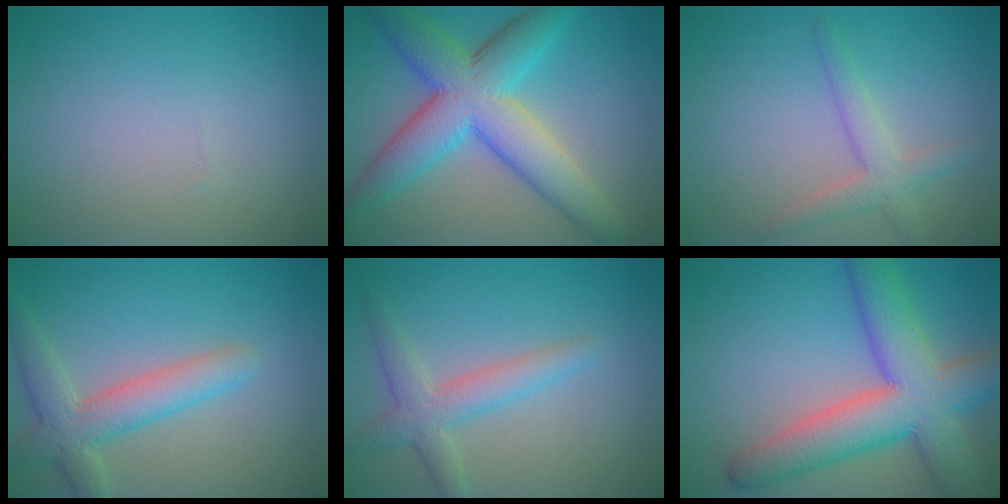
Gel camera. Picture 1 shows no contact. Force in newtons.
{"total": 9.3, "press": 9.3, "slide": 0.3}
{"total": 2.6, "press": 2.6, "slide": 0.2}
{"total": 4.6, "press": 4.6, "slide": 0.5}
{"total": 3.3, "press": 3.3, "slide": 0.2}
{"total": 9.7, "press": 9.6, "slide": 0.4}